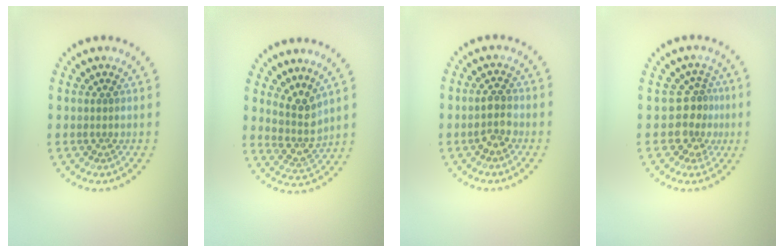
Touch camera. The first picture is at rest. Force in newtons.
{"total": 2.7, "press": 2.2, "slide": 1.7}
{"total": 2.3, "press": 2.3, "slide": 0.6}
{"total": 2.9, "press": 2.2, "slide": 1.9}